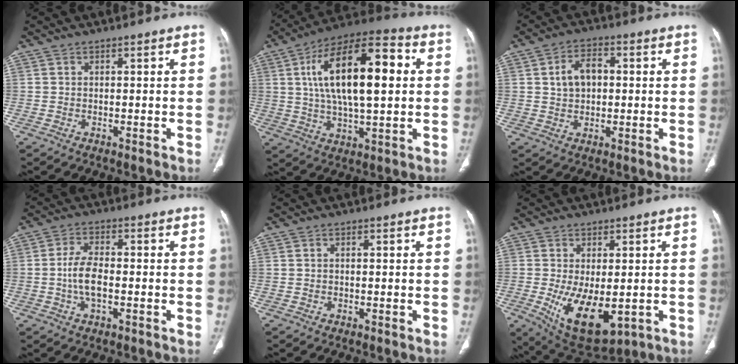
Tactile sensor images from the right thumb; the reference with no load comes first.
{"total": 21.6, "force": [3.8, 8.9, 19.3], "torque": [-0.316, 0.017, 0.057]}
{"total": 6.7, "force": [1.0, 4.6, 4.8], "torque": [-0.071, 0.013, 0.015]}
{"total": 6.1, "force": [-1.2, 2.9, 5.3], "torque": [-0.109, 0.011, -0.024]}
{"total": 0.0}
{"total": 12.5, "force": [-2.7, 6.2, 10.5], "torque": [-0.167, -0.021, -0.021]}